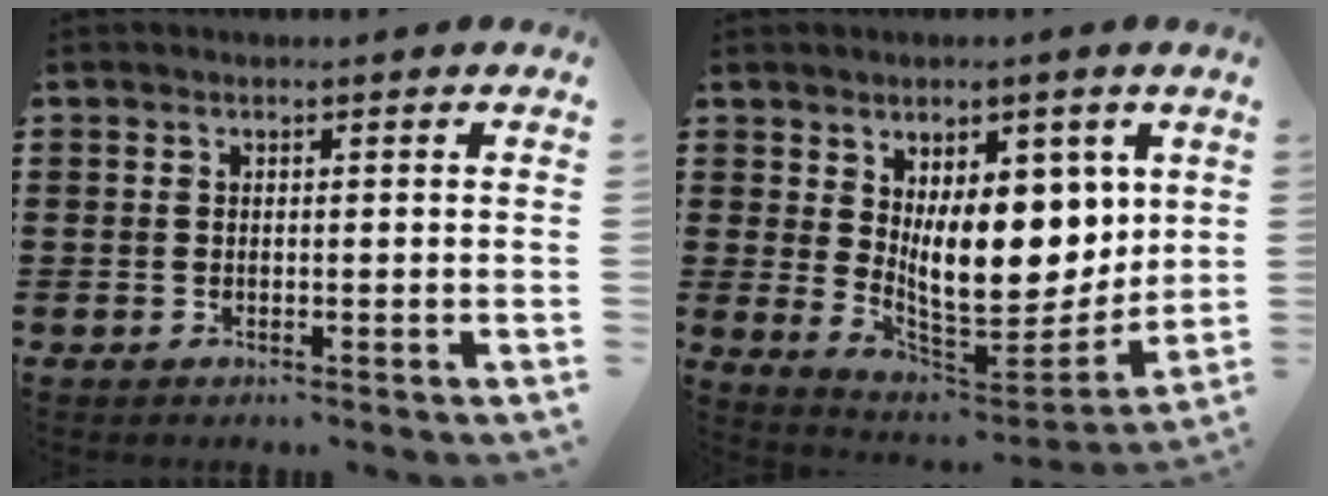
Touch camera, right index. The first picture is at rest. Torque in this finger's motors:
{"motor_torque": [2.14, 0.00, 1.05, 0.21]}